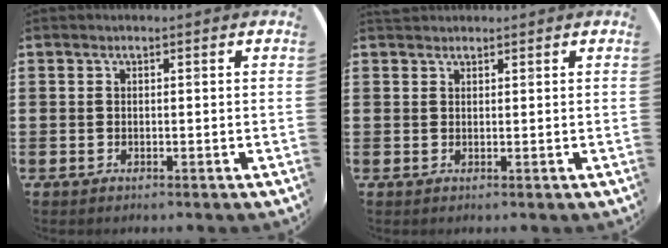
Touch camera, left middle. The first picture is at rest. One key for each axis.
{"total": 0.9, "fx": 0.9, "fy": 0.2, "fz": 0.0, "tx": -0.001, "ty": 0.001, "tz": 0.017}